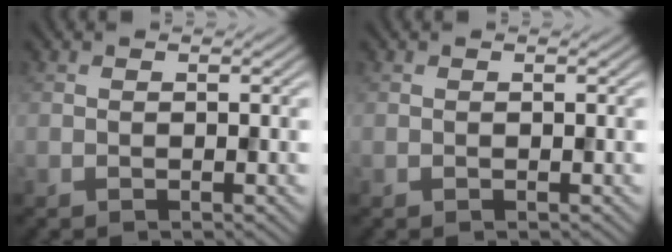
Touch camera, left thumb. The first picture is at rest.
{"total": 0.0}